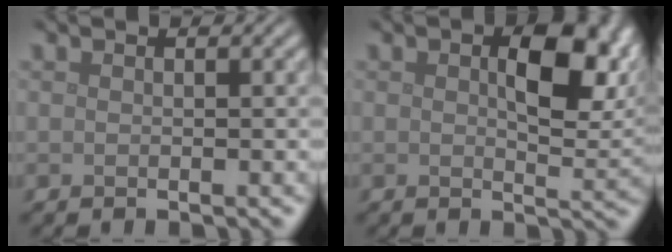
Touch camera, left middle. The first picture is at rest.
{"total": 7.3, "force": [1.7, 3.5, 6.2], "torque": [-0.088, 0.001, 0.030]}